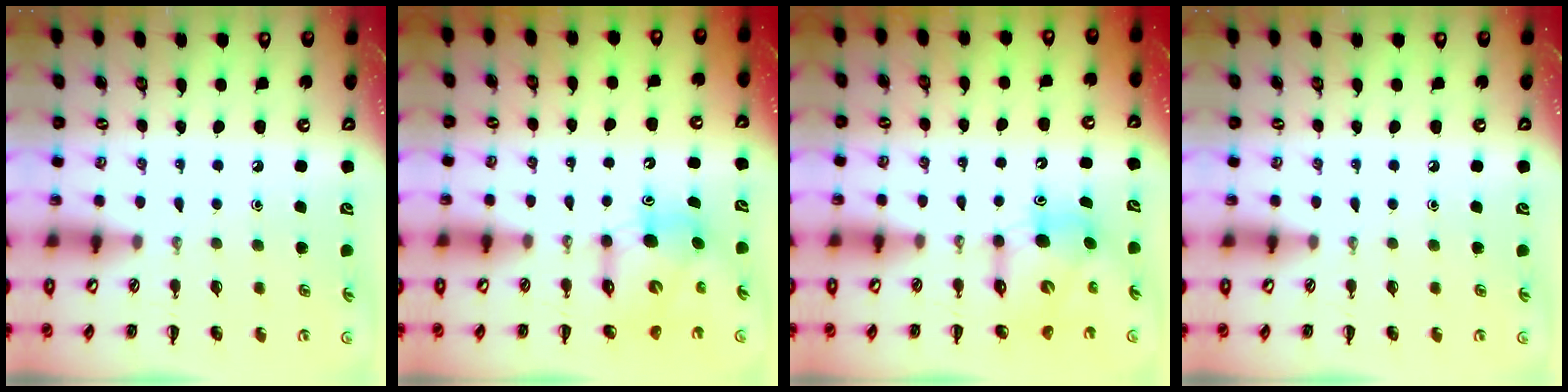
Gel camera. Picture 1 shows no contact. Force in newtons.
{"total": 7.9, "press": 7.6, "slide": 2.1}
{"total": 7.9, "press": 7.6, "slide": 2.1}
{"total": 0.0}